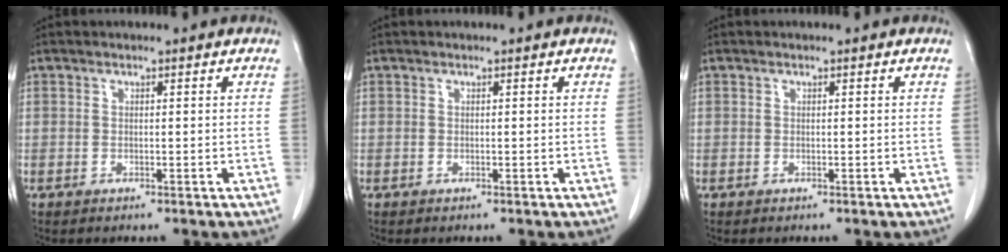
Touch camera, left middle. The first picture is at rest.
{"total": 0.0}
{"total": 0.0}